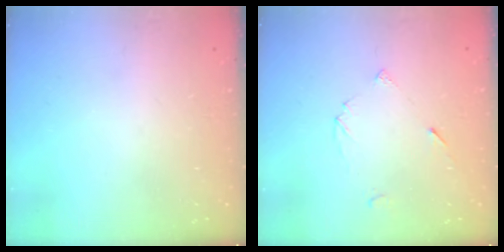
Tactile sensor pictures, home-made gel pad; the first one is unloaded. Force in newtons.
{"total": 4.0, "press": 3.9, "slide": 0.6}